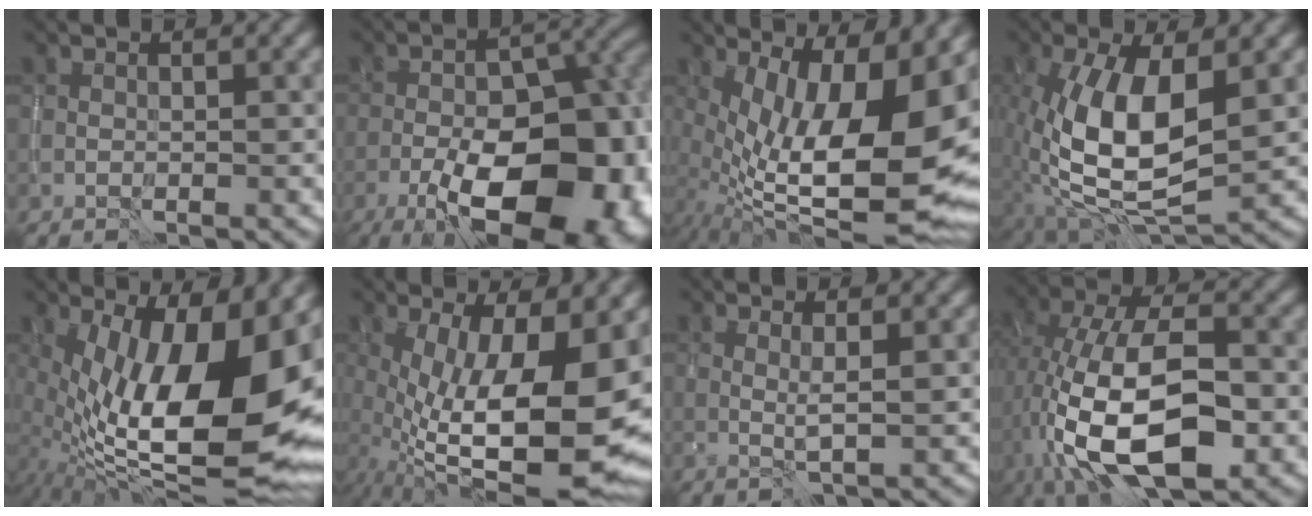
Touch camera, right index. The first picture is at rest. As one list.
[{"total": 16.7, "force": [-6.6, 8.1, 13.1], "torque": [-0.173, -0.003, -0.106]}, {"total": 16.7, "force": [0.5, 6.4, 15.4], "torque": [-0.231, -0.011, 0.026]}, {"total": 10.1, "force": [-0.1, 4.7, 8.9], "torque": [-0.186, 0.000, -0.004]}, {"total": 17.5, "force": [0.8, 7.5, 15.9], "torque": [-0.253, -0.002, 0.024]}, {"total": 16.3, "force": [-1.6, 6.5, 14.9], "torque": [-0.229, -0.023, -0.007]}, {"total": 1.3, "force": [0.5, 0.0, 1.3], "torque": [-0.028, -0.003, 0.008]}, {"total": 14.2, "force": [-3.8, 6.9, 11.8], "torque": [-0.223, 0.003, -0.072]}]